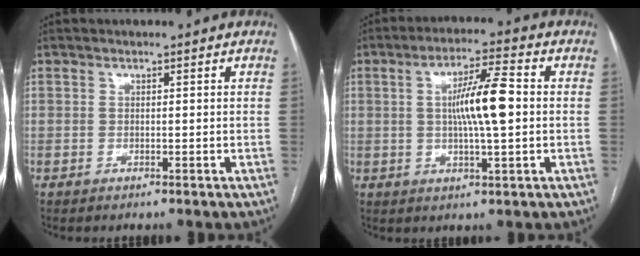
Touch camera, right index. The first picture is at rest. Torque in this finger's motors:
{"motor_torque": [0.80, 0.38, 0.29, 0.13]}